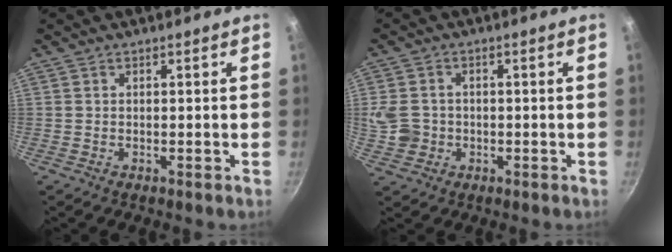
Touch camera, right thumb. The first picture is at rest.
{"total": 7.0, "force": [-0.5, 6.1, 3.4], "torque": [-0.064, 0.003, -0.012]}